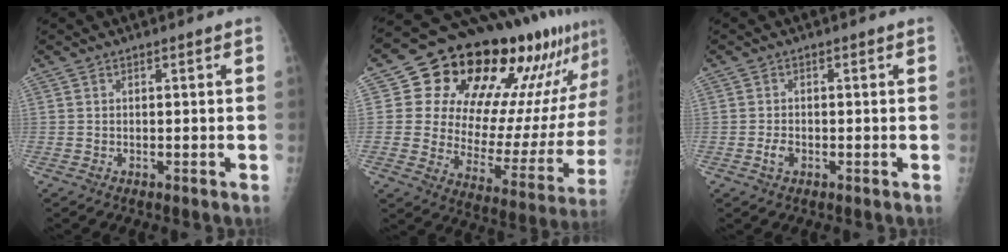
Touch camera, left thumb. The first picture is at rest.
{"total": 27.7, "force": [16.8, 12.6, 18.2], "torque": [-0.232, -0.048, 0.245]}
{"total": 2.0, "force": [-0.7, 1.3, 1.3], "torque": [-0.022, 0.003, -0.014]}